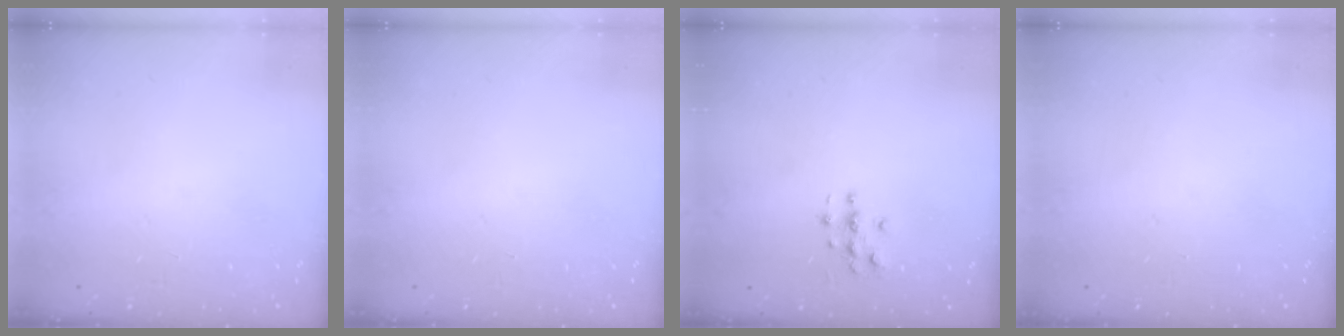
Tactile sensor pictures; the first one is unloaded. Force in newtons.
{"total": 0.0}
{"total": 2.8, "press": 2.8, "slide": 0.3}
{"total": 0.0}